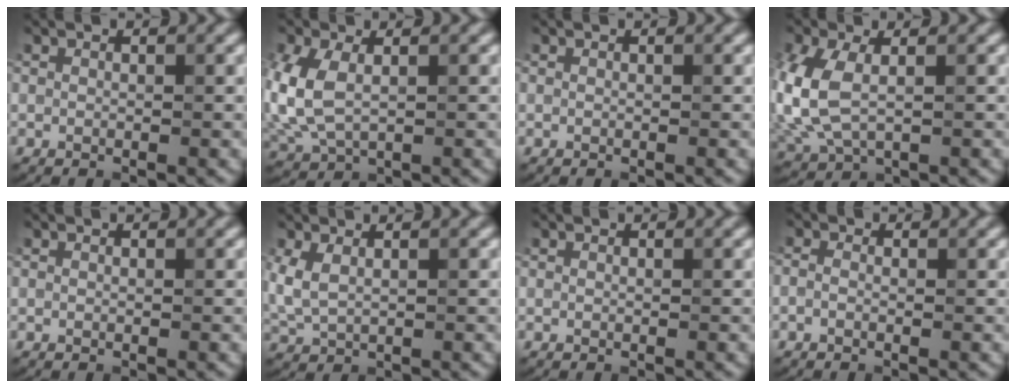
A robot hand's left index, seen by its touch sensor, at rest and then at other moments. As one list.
[{"total": 5.8, "force": [0.2, 3.6, 4.5], "torque": [-0.127, -0.002, 0.005]}, {"total": 0.0}, {"total": 6.6, "force": [0.1, 4.0, 5.3], "torque": [-0.148, -0.003, 0.002]}, {"total": 0.0}, {"total": 2.6, "force": [0.7, 1.4, 2.0], "torque": [-0.056, 0.002, 0.017]}, {"total": 0.0}, {"total": 1.1, "force": [-0.4, 0.7, 0.8], "torque": [-0.021, -0.003, -0.013]}]